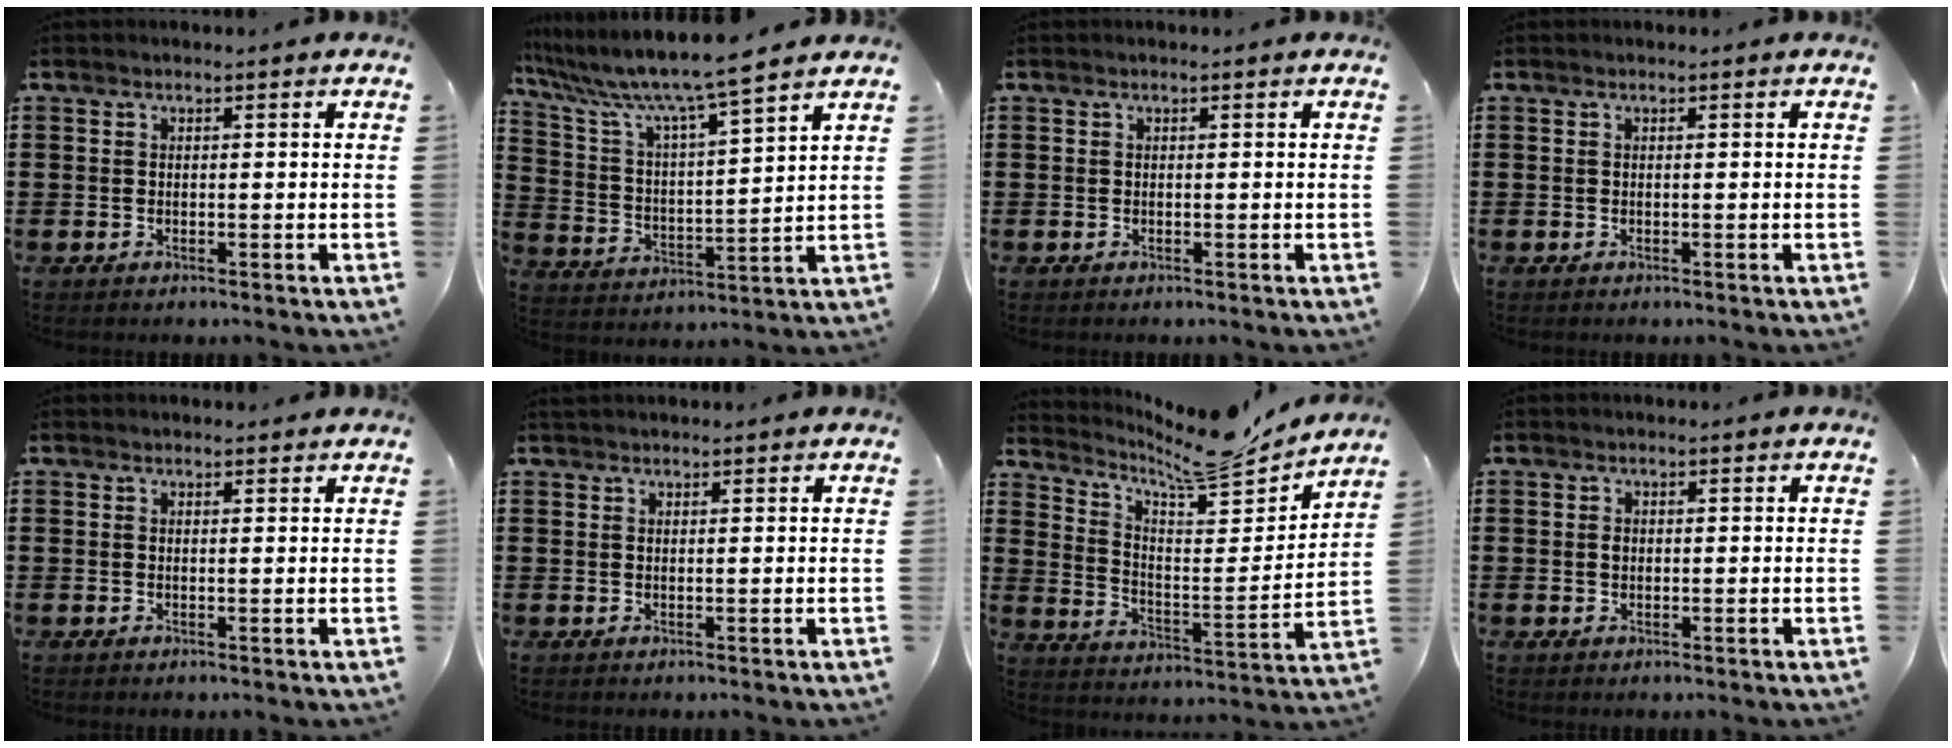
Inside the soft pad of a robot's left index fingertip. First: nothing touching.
{"total": 8.4, "force": [7.4, -0.1, 4.0], "torque": [-0.110, -0.048, 0.120]}
{"total": 0.0}
{"total": 0.0}
{"total": 1.0, "force": [1.0, 0.2, 0.2], "torque": [-0.005, 0.002, 0.018]}
{"total": 1.1, "force": [1.0, 0.2, 0.2], "torque": [-0.006, 0.002, 0.020]}
{"total": 10.2, "force": [9.1, 1.5, 4.4], "torque": [-0.094, -0.065, 0.155]}
{"total": 0.9, "force": [0.3, 0.7, 0.5], "torque": [-0.012, 0.004, 0.005]}